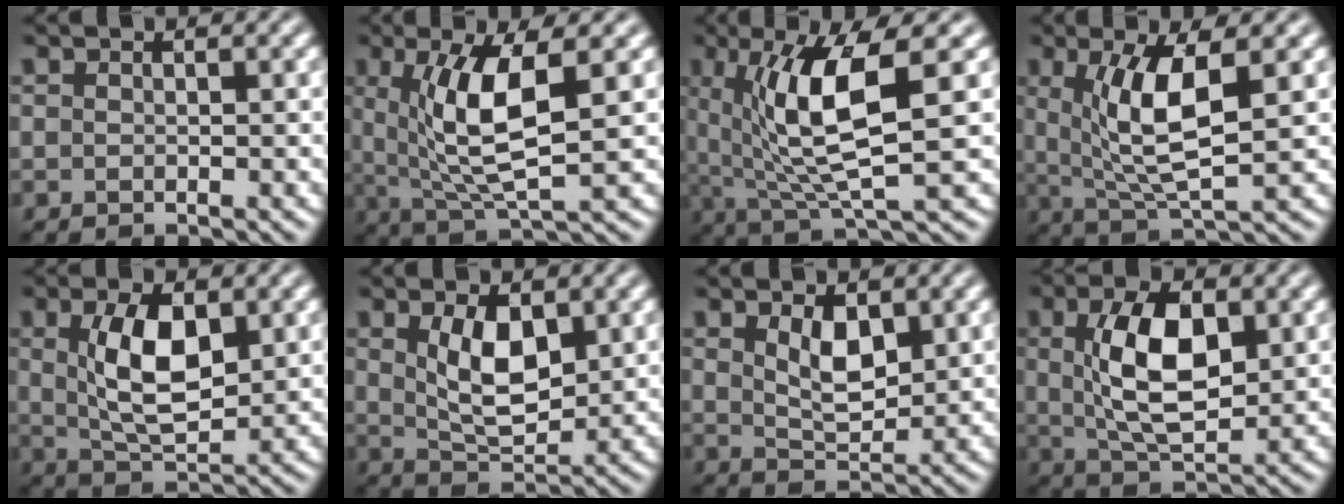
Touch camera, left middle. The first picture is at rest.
{"total": 7.3, "force": [1.0, 2.1, 6.9], "torque": [-0.142, -0.015, 0.029]}
{"total": 8.6, "force": [1.3, 2.2, 8.2], "torque": [-0.157, -0.009, 0.036]}
{"total": 6.6, "force": [1.0, 1.9, 6.3], "torque": [-0.131, -0.015, 0.030]}
{"total": 5.8, "force": [1.0, 2.6, 5.2], "torque": [-0.115, -0.002, 0.028]}
{"total": 4.7, "force": [1.0, 2.2, 4.1], "torque": [-0.096, -0.008, 0.030]}
{"total": 3.0, "force": [0.9, 1.3, 2.5], "torque": [-0.065, -0.007, 0.027]}
{"total": 7.2, "force": [0.9, 3.4, 6.3], "torque": [-0.133, -0.002, 0.026]}